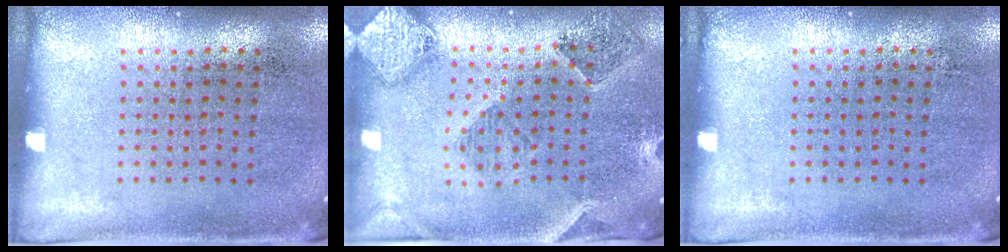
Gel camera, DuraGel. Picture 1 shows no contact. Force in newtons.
{"total": 1.5, "press": 1.4, "slide": 0.4}
{"total": 0.0}